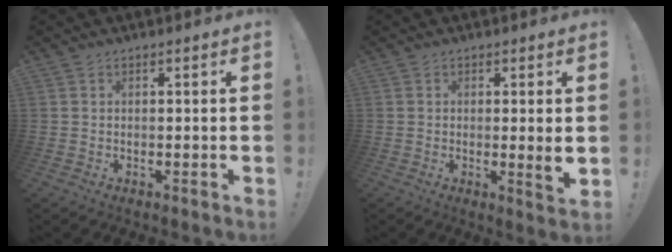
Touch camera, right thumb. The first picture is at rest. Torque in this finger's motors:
{"motor_torque": [-0.46, 0.24, 0.22, 0.30, 0.12]}